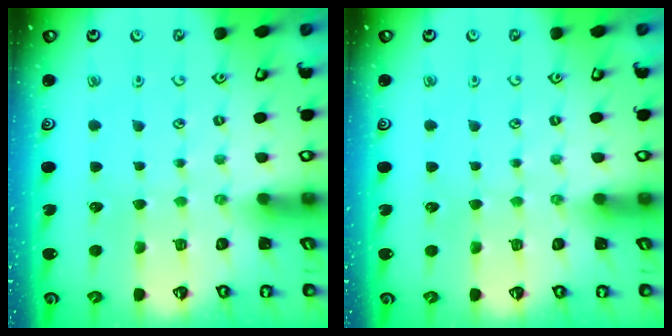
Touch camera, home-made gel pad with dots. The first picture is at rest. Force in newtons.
{"total": 0.0}